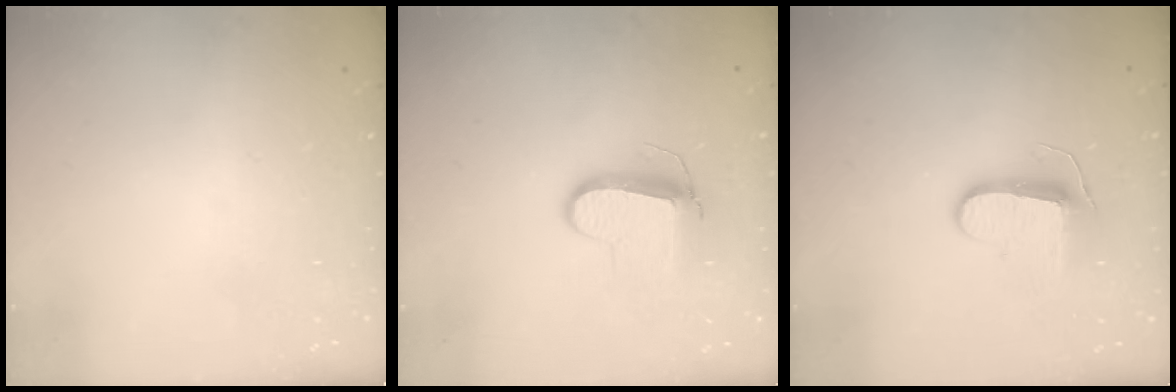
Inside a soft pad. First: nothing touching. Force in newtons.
{"total": 9.6, "press": 9.5, "slide": 0.9}
{"total": 9.5, "press": 9.5, "slide": 0.6}